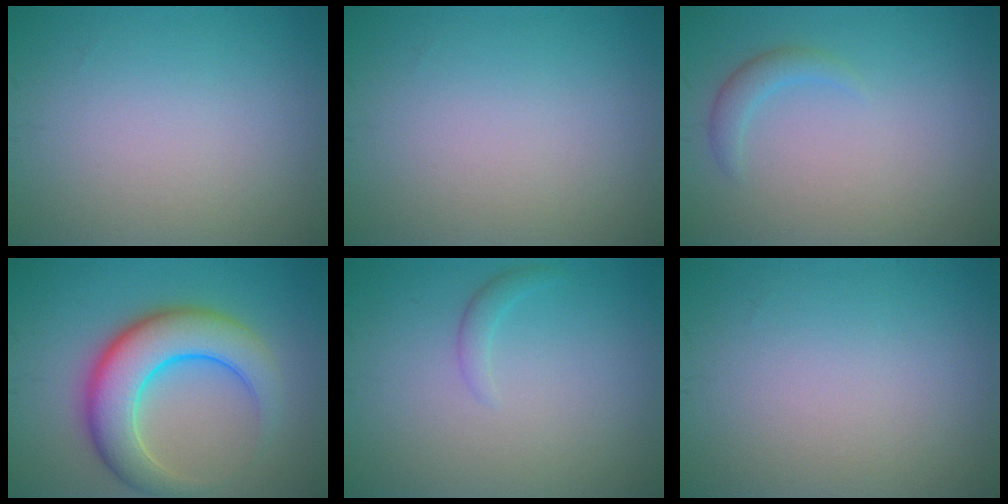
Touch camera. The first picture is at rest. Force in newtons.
{"total": 0.0}
{"total": 1.5, "press": 1.5, "slide": 0.1}
{"total": 8.2, "press": 8.2, "slide": 0.3}
{"total": 1.1, "press": 1.1, "slide": 0.1}
{"total": 0.0}